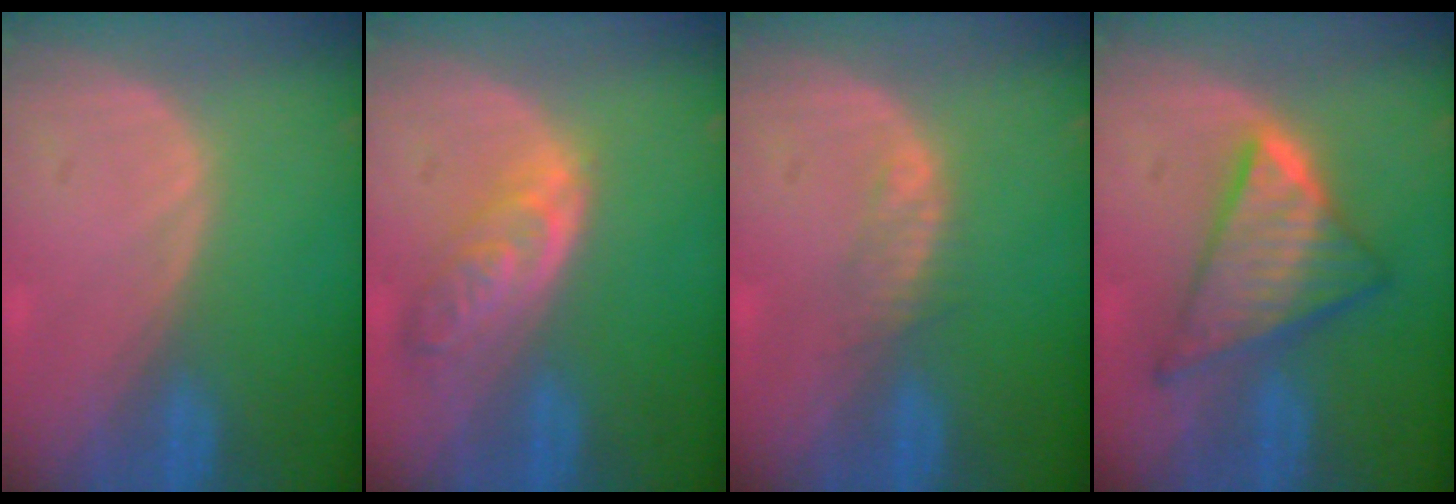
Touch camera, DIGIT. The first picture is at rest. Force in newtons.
{"total": 6.0, "press": 5.4, "slide": 2.7}
{"total": 1.8, "press": 1.8, "slide": 0.1}
{"total": 9.2, "press": 9.2, "slide": 0.7}